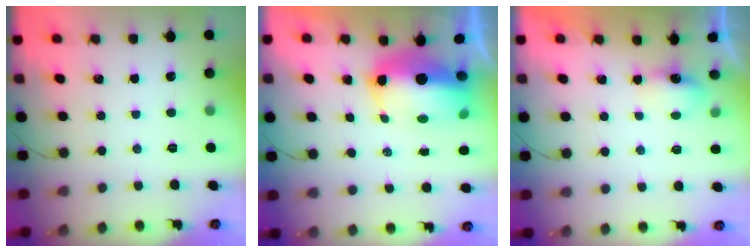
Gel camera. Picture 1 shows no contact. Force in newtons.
{"total": 13.6, "press": 13.3, "slide": 2.6}
{"total": 4.7, "press": 4.5, "slide": 1.3}